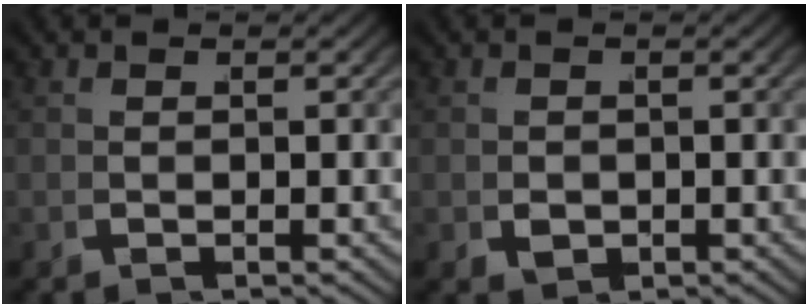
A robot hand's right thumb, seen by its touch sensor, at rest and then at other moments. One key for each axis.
{"total": 1.6, "fx": -0.4, "fy": 1.2, "fz": 1.0, "tx": -0.019, "ty": -0.012, "tz": 0.001}